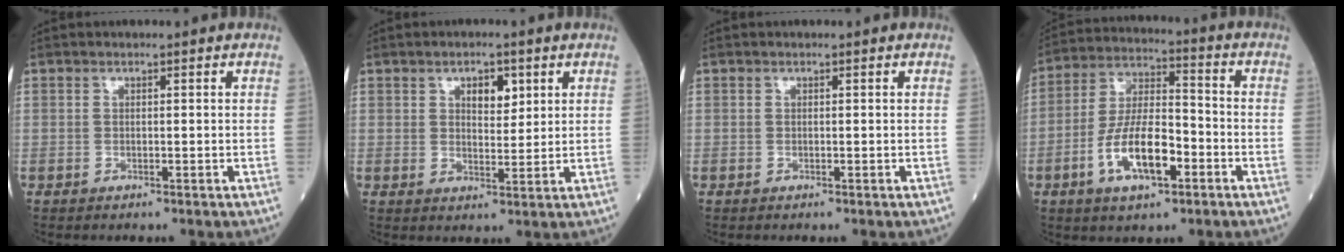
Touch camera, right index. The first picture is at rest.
{"total": 4.1, "force": [1.9, 2.0, 3.0], "torque": [-0.045, 0.002, 0.031]}
{"total": 0.0}
{"total": 11.8, "force": [-4.5, 4.1, 10.1], "torque": [-0.204, 0.007, -0.081]}